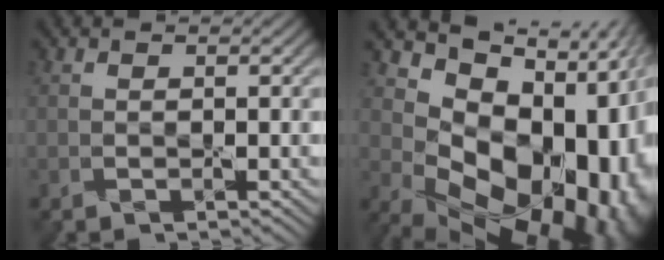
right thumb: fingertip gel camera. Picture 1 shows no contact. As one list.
[{"total": 18.2, "force": [0.1, 12.5, 13.2], "torque": [-0.170, -0.044, 0.053]}]